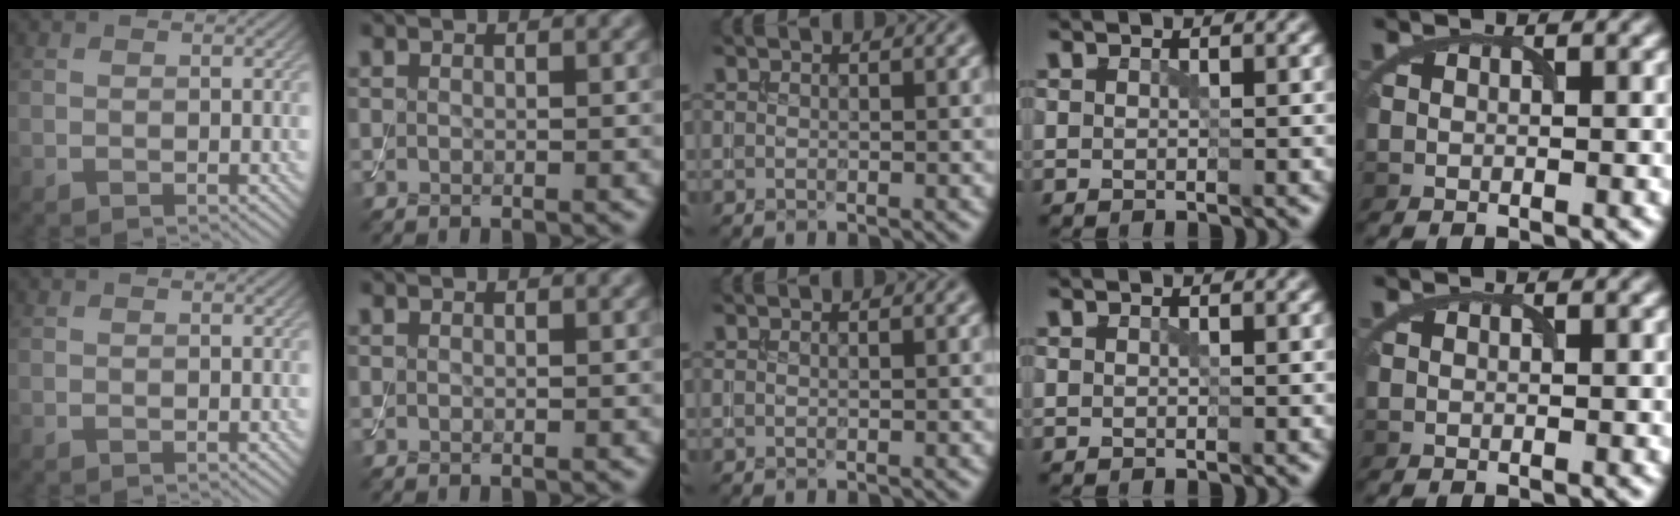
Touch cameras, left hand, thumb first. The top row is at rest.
{}